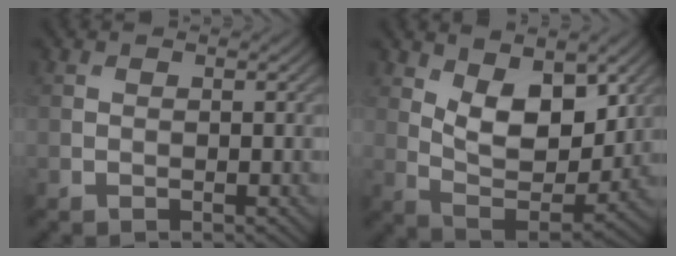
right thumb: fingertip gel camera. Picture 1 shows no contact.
{"total": 10.0, "force": [4.3, 5.1, 7.4], "torque": [-0.149, -0.013, 0.077]}